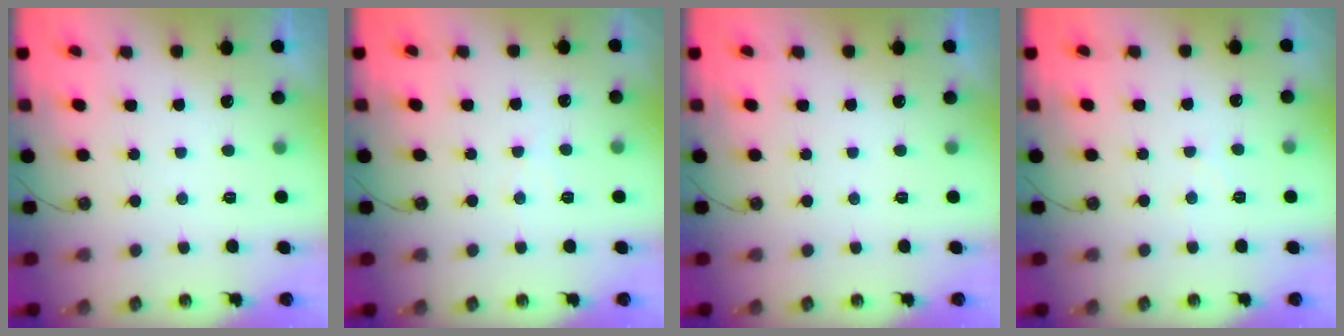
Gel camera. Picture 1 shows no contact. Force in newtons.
{"total": 5.5, "press": 5.5, "slide": 0.9}
{"total": 0.0}
{"total": 3.7, "press": 3.7, "slide": 0.6}